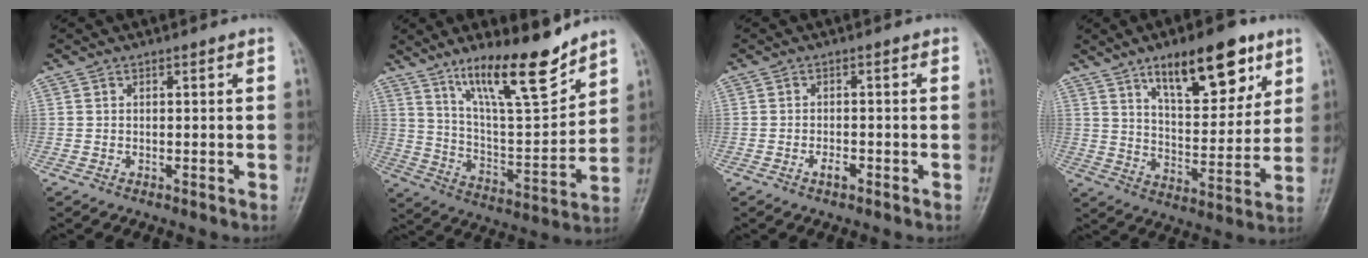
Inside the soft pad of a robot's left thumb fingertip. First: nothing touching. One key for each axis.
{"total": 16.8, "fx": 12.1, "fy": 3.7, "fz": 11.1, "tx": -0.159, "ty": -0.080, "tz": 0.217}
{"total": 1.8, "fx": -1.2, "fy": 0.8, "fz": 1.1, "tx": -0.018, "ty": 0.005, "tz": -0.020}
{"total": 16.9, "fx": 9.7, "fy": 6.8, "fz": 12.2, "tx": -0.143, "ty": -0.046, "tz": 0.156}